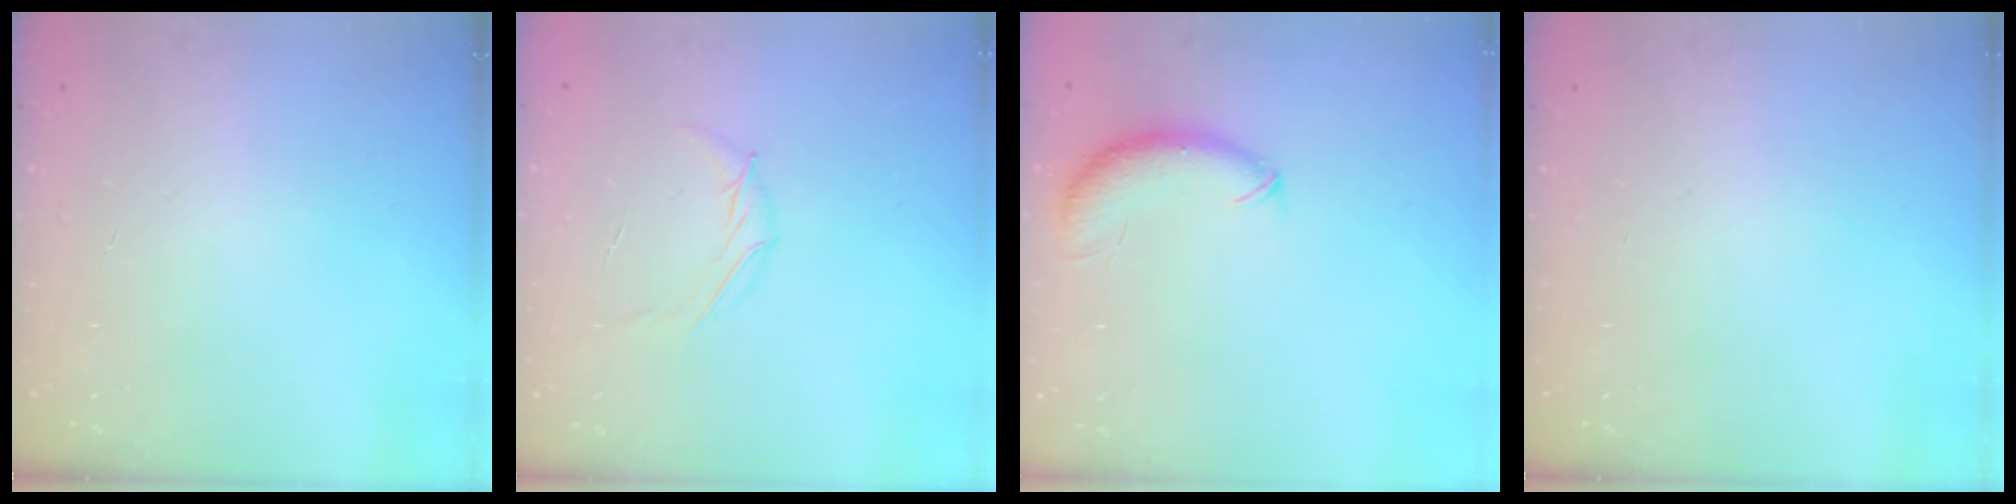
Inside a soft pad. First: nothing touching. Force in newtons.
{"total": 5.7, "press": 5.6, "slide": 0.7}
{"total": 8.7, "press": 8.6, "slide": 1.6}
{"total": 0.0}